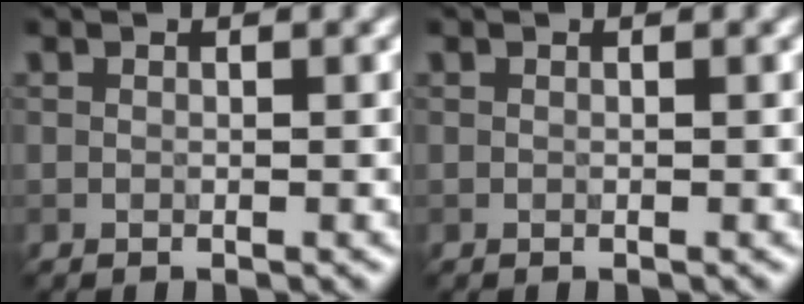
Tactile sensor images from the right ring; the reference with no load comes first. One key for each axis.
{"total": 0.0}